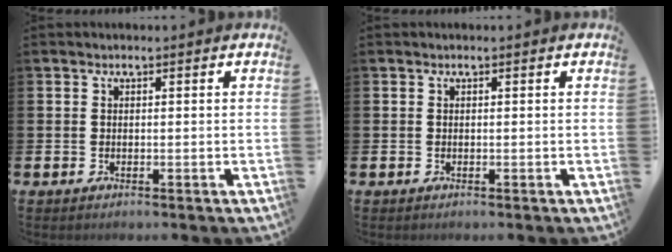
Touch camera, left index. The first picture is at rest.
{"total": 0.0}